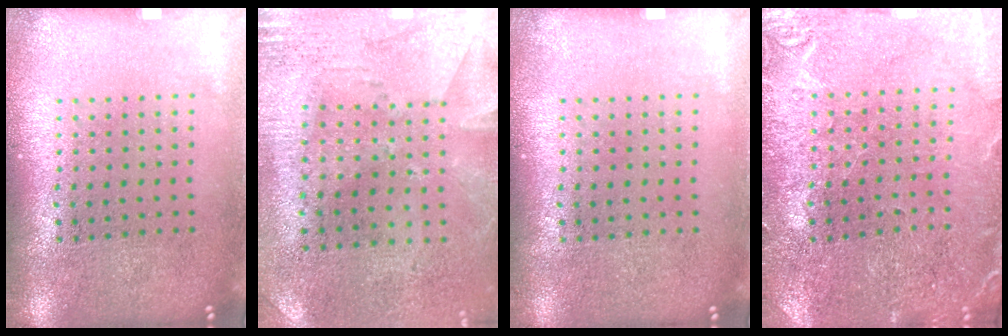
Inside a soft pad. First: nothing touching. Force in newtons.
{"total": 2.8, "press": 2.2, "slide": 1.6}
{"total": 0.0}
{"total": 0.5, "press": 0.5, "slide": 0.2}